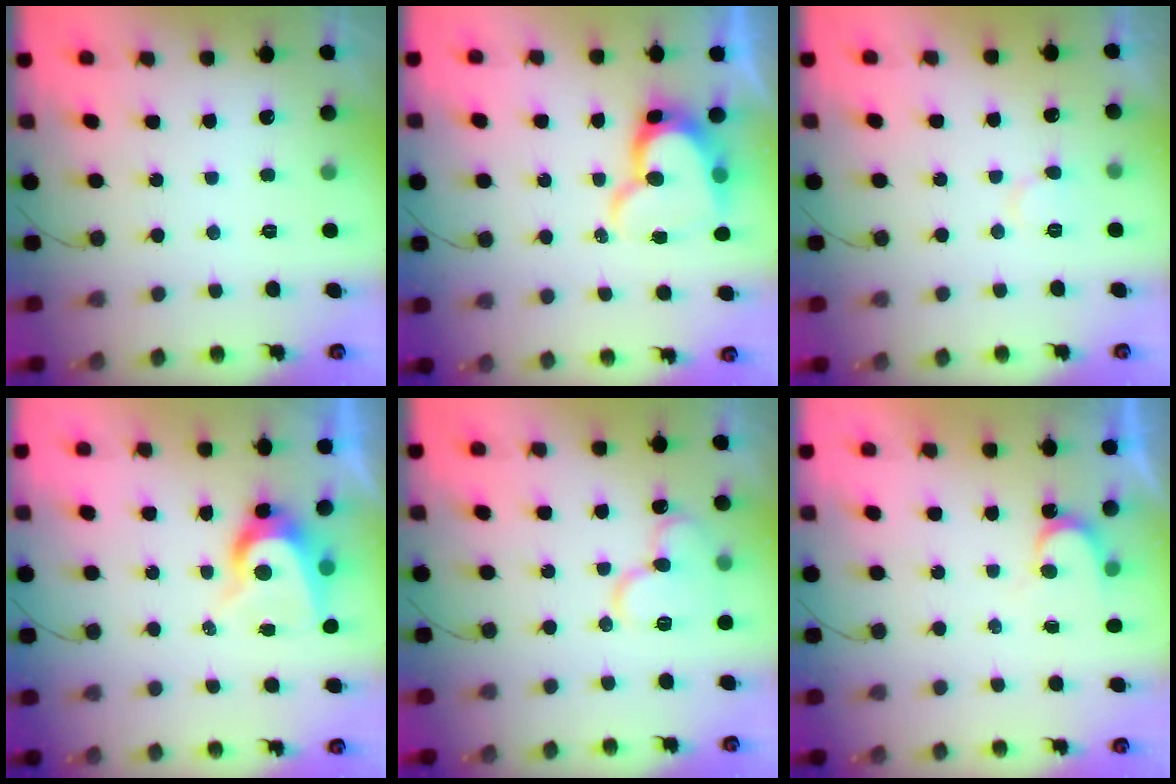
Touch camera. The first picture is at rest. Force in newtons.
{"total": 14.0, "press": 13.9, "slide": 1.4}
{"total": 5.7, "press": 5.7, "slide": 0.4}
{"total": 7.6, "press": 7.6, "slide": 0.5}
{"total": 13.4, "press": 13.3, "slide": 1.6}
{"total": 3.7, "press": 3.7, "slide": 0.4}